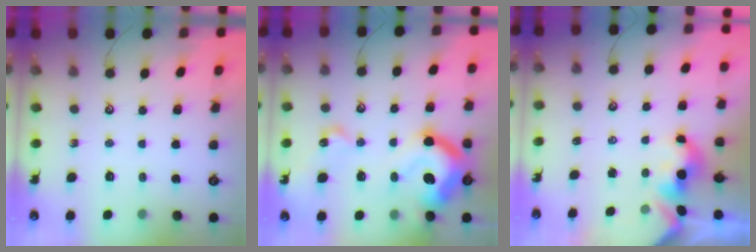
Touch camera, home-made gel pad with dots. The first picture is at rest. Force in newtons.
{"total": 26.1, "press": 25.9, "slide": 3.0}
{"total": 1.7, "press": 1.6, "slide": 0.3}